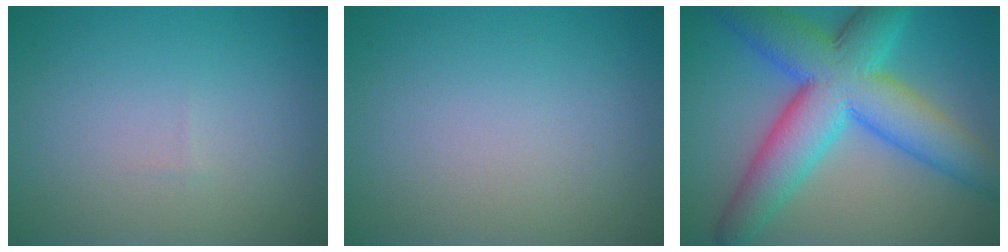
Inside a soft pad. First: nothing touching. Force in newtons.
{"total": 0.0}
{"total": 11.4, "press": 11.4, "slide": 0.1}